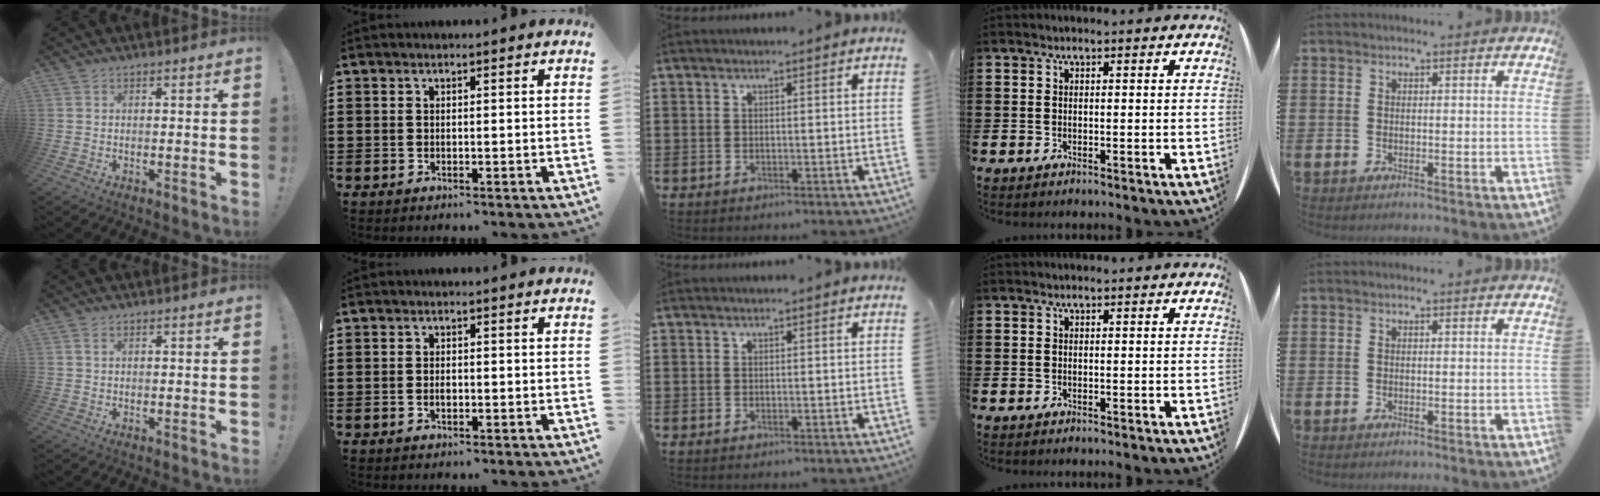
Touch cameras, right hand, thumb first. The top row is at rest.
{"thumb": {"total": 1.6, "force": [0.7, 0.7, 1.3], "torque": [-0.026, 0.002, 0.012]}, "index": {"total": 1.2, "force": [-0.2, 0.5, 1.1], "torque": [-0.024, -0.003, -0.003]}}